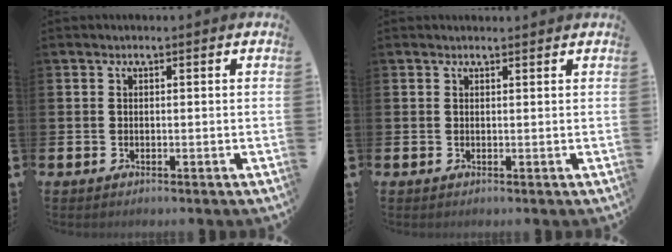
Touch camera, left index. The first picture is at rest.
{"total": 0.7, "force": [0.7, 0.0, 0.1], "torque": [0.007, -0.003, 0.012]}